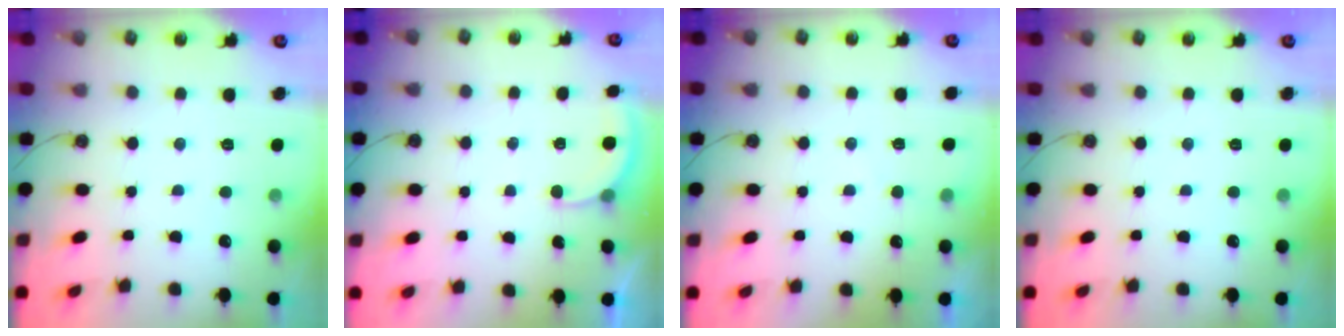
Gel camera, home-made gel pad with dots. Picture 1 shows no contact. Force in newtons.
{"total": 2.9, "press": 2.9, "slide": 0.3}
{"total": 2.6, "press": 2.6, "slide": 0.3}
{"total": 0.0}